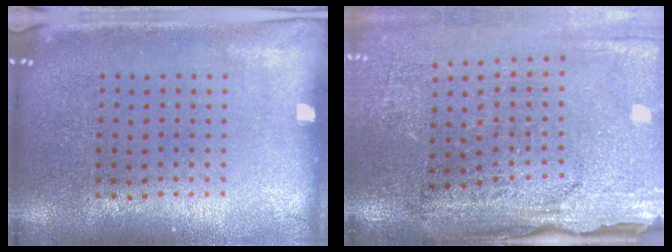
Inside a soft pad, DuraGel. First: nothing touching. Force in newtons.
{"total": 3.7, "press": 3.2, "slide": 1.9}